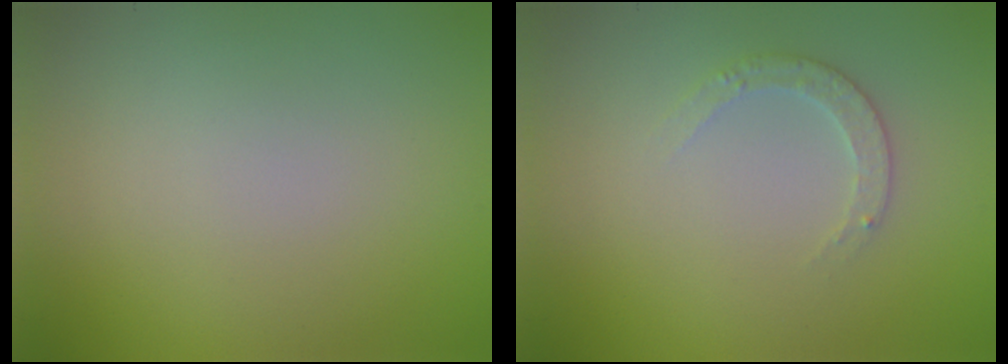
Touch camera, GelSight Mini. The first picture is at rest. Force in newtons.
{"total": 1.8, "press": 1.8, "slide": 0.4}